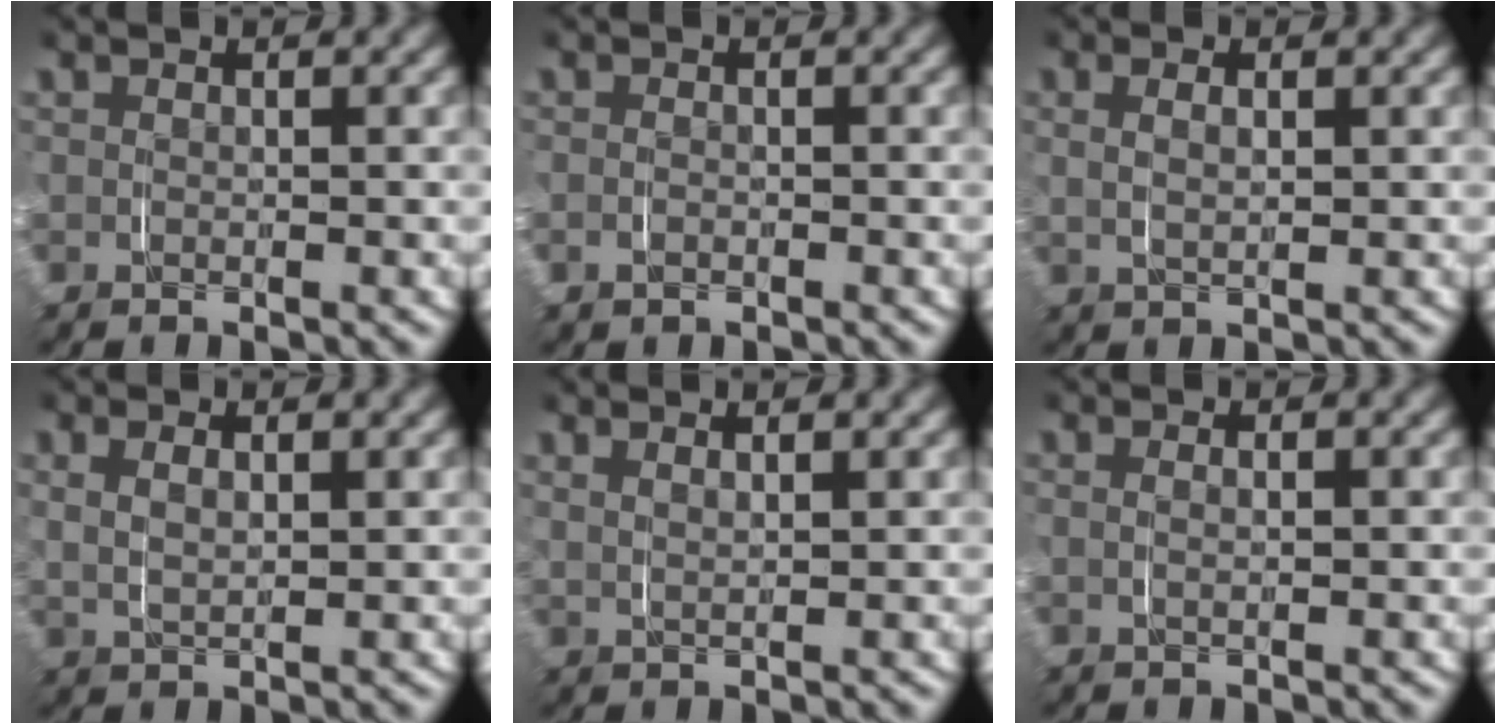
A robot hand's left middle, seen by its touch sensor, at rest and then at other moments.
{"total": 0.7, "force": [-0.3, 0.4, 0.4], "torque": [-0.015, -0.002, -0.004]}
{"total": 1.9, "force": [0.7, 0.8, 1.6], "torque": [-0.033, -0.001, 0.017]}
{"total": 2.5, "force": [1.1, 1.4, 1.7], "torque": [-0.043, -0.002, 0.026]}
{"total": 1.8, "force": [1.3, 0.3, 1.1], "torque": [-0.024, 0.000, 0.027]}
{"total": 0.9, "force": [0.3, 0.1, 0.8], "torque": [-0.018, -0.001, 0.006]}